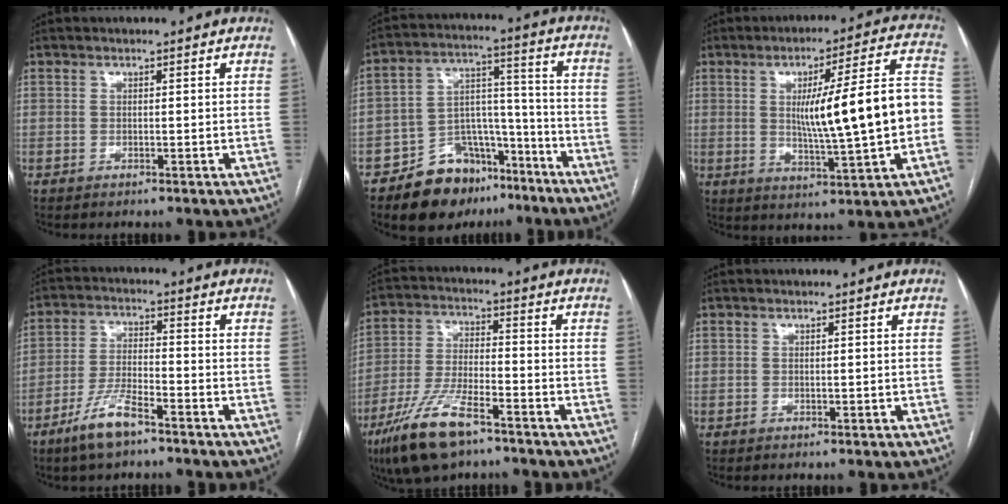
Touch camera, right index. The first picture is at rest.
{"total": 14.1, "force": [-9.8, 8.1, 5.9], "torque": [-0.085, 0.049, -0.155]}
{"total": 16.3, "force": [-0.5, 0.8, 16.2], "torque": [-0.240, 0.017, -0.004]}
{"total": 7.4, "force": [-5.1, 1.5, 5.2], "torque": [-0.109, -0.008, -0.099]}
{"total": 12.2, "force": [-7.9, 3.2, 8.7], "torque": [-0.183, -0.017, -0.144]}
{"total": 0.0}